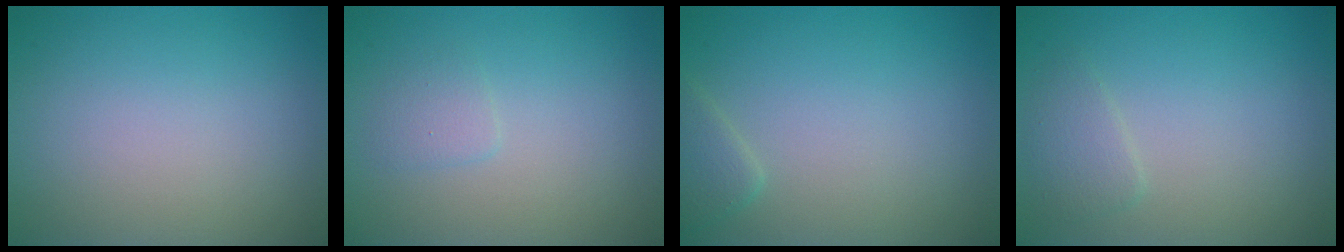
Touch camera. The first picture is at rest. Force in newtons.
{"total": 1.1, "press": 1.1, "slide": 0.1}
{"total": 0.9, "press": 0.9, "slide": 0.1}
{"total": 1.5, "press": 1.5, "slide": 0.1}